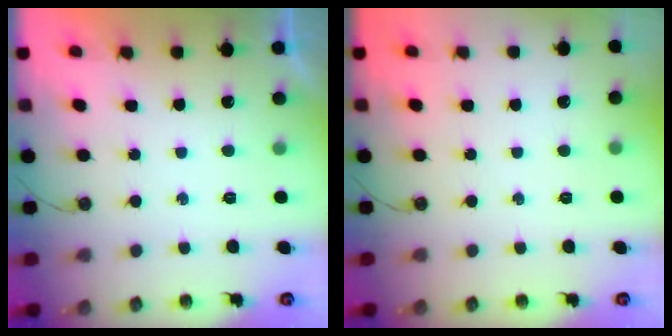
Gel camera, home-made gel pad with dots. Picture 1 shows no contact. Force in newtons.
{"total": 0.0}